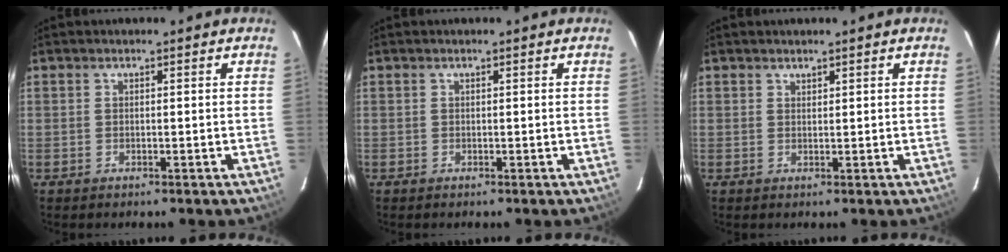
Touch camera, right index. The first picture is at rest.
{"total": 0.0}
{"total": 0.7, "force": [0.7, 0.3, 0.0], "torque": [0.000, 0.001, 0.014]}